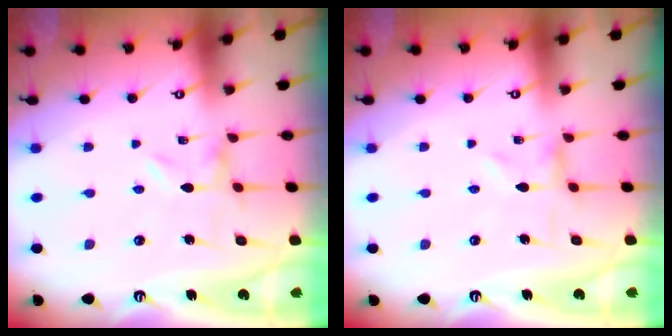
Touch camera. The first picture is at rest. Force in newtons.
{"total": 0.9, "press": 0.9, "slide": 0.2}